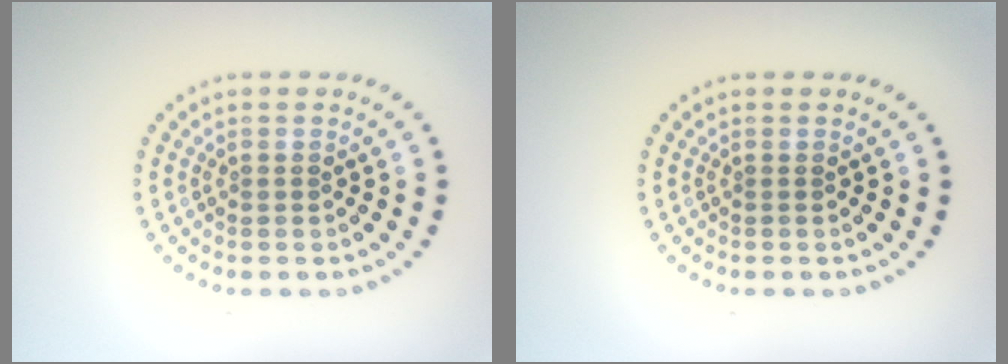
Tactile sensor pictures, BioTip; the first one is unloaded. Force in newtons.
{"total": 0.0}